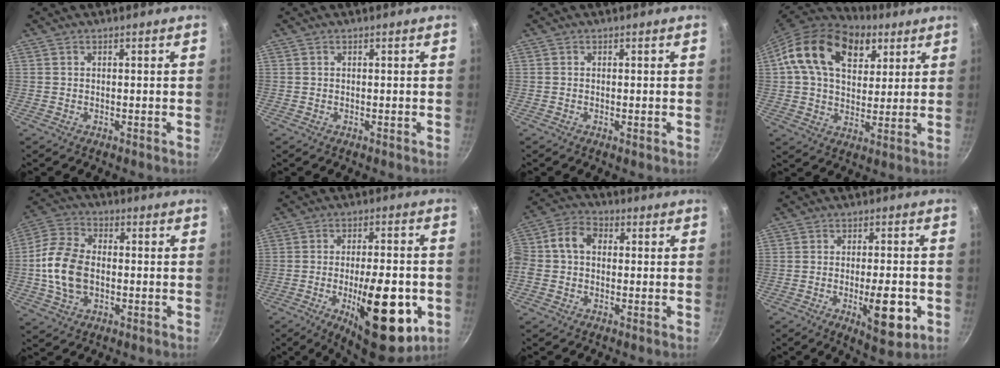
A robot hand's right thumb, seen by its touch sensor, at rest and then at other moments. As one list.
[{"total": 0.0}, {"total": 0.6, "force": [-0.2, 0.1, 0.6], "torque": [-0.010, -0.001, -0.004]}, {"total": 18.9, "force": [8.5, 12.2, 11.7], "torque": [-0.172, -0.012, 0.137]}, {"total": 12.4, "force": [-1.2, 8.2, 9.2], "torque": [-0.171, 0.021, -0.033]}, {"total": 19.7, "force": [-5.8, 7.7, 17.2], "torque": [-0.226, 0.014, -0.075]}, {"total": 8.3, "force": [0.3, 6.3, 5.4], "torque": [-0.096, 0.029, -0.017]}, {"total": 10.2, "force": [-3.1, 3.5, 9.0], "torque": [-0.113, 0.004, -0.037]}]